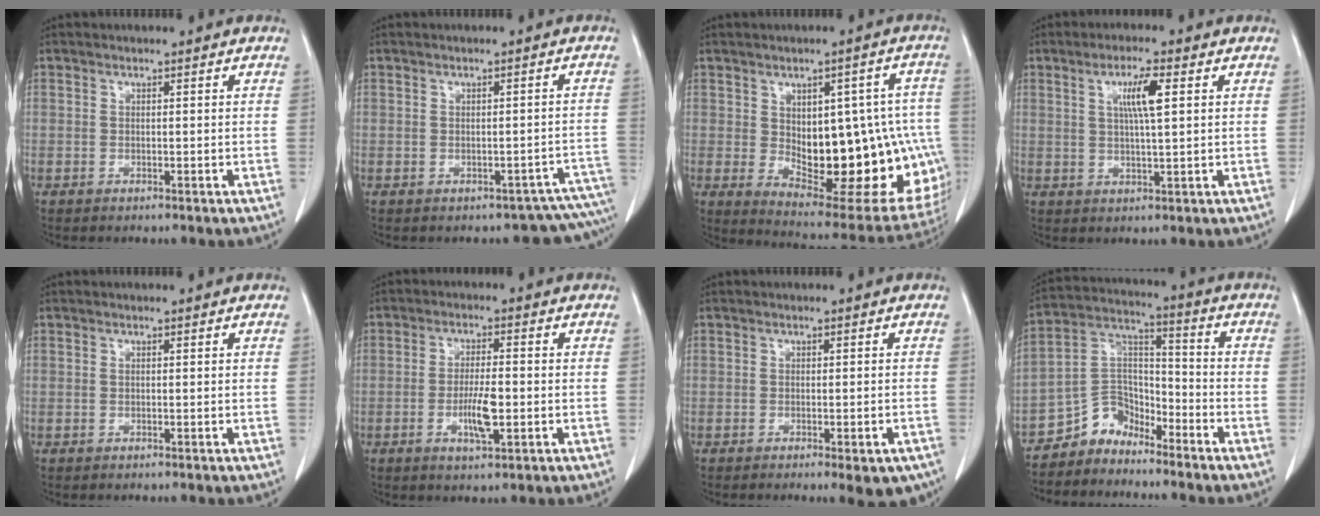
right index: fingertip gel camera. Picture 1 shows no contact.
{"total": 6.3, "force": [-5.0, 3.7, 1.2], "torque": [0.016, 0.038, -0.044]}
{"total": 22.8, "force": [-2.5, 9.4, 20.6], "torque": [-0.199, 0.018, -0.002]}
{"total": 5.4, "force": [1.7, 0.3, 5.1], "torque": [-0.092, 0.001, 0.031]}
{"total": 0.0}
{"total": 3.9, "force": [-1.0, 1.0, 3.7], "torque": [-0.067, -0.001, -0.015]}
{"total": 5.1, "force": [-3.3, 1.3, 3.6], "torque": [-0.030, -0.006, -0.040]}
{"total": 7.7, "force": [-6.5, 3.9, 0.6], "torque": [-0.009, 0.043, -0.124]}